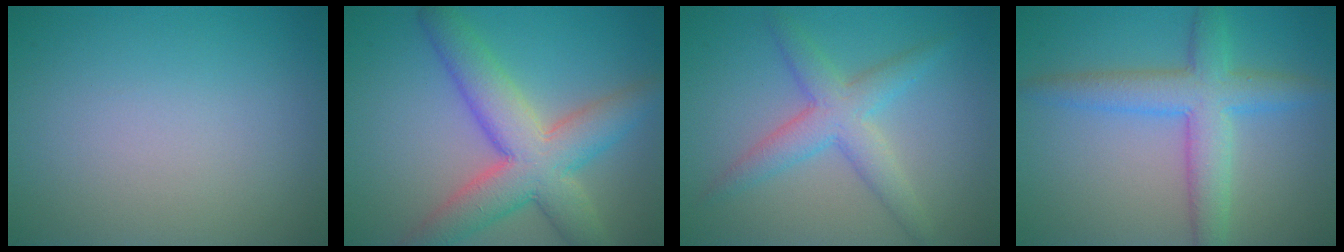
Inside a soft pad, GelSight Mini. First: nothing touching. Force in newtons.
{"total": 8.2, "press": 8.1, "slide": 0.4}
{"total": 4.1, "press": 4.1, "slide": 0.0}
{"total": 5.4, "press": 5.4, "slide": 0.1}